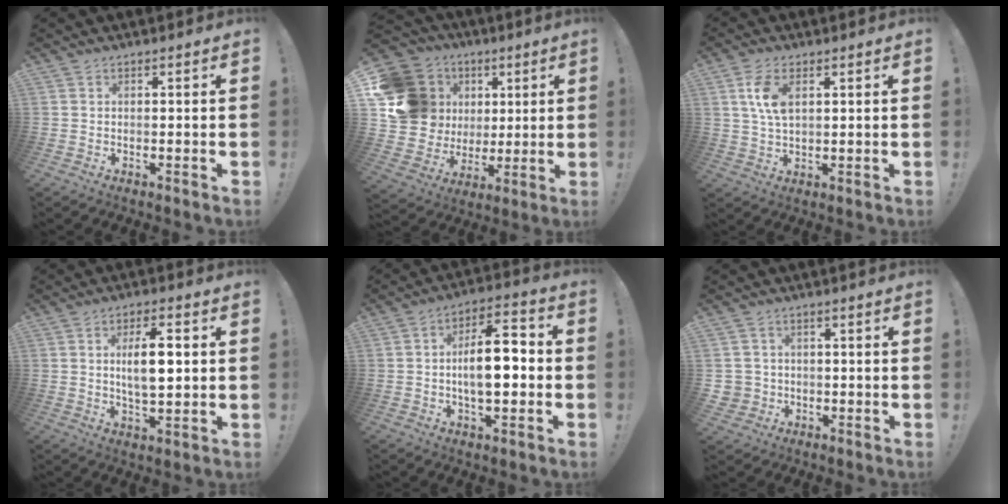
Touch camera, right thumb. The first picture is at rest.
{"total": 21.1, "force": [6.0, 18.0, 9.1], "torque": [-0.150, -0.018, 0.157]}
{"total": 7.5, "force": [2.5, 3.7, 6.0], "torque": [-0.119, -0.004, 0.040]}
{"total": 9.7, "force": [1.8, 3.7, 8.8], "torque": [-0.146, -0.007, 0.022]}
{"total": 13.0, "force": [-1.5, 5.8, 11.6], "torque": [-0.174, 0.011, -0.032]}
{"total": 3.9, "force": [0.3, 3.8, 0.9], "torque": [-0.028, 0.004, 0.009]}